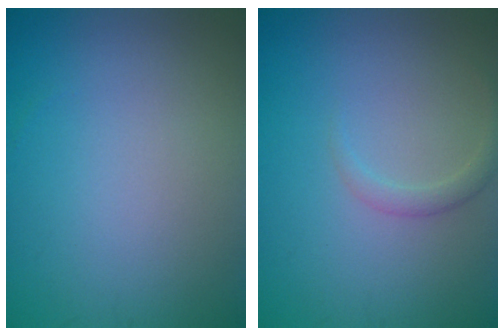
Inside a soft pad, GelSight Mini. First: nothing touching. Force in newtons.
{"total": 1.4, "press": 1.4, "slide": 0.1}